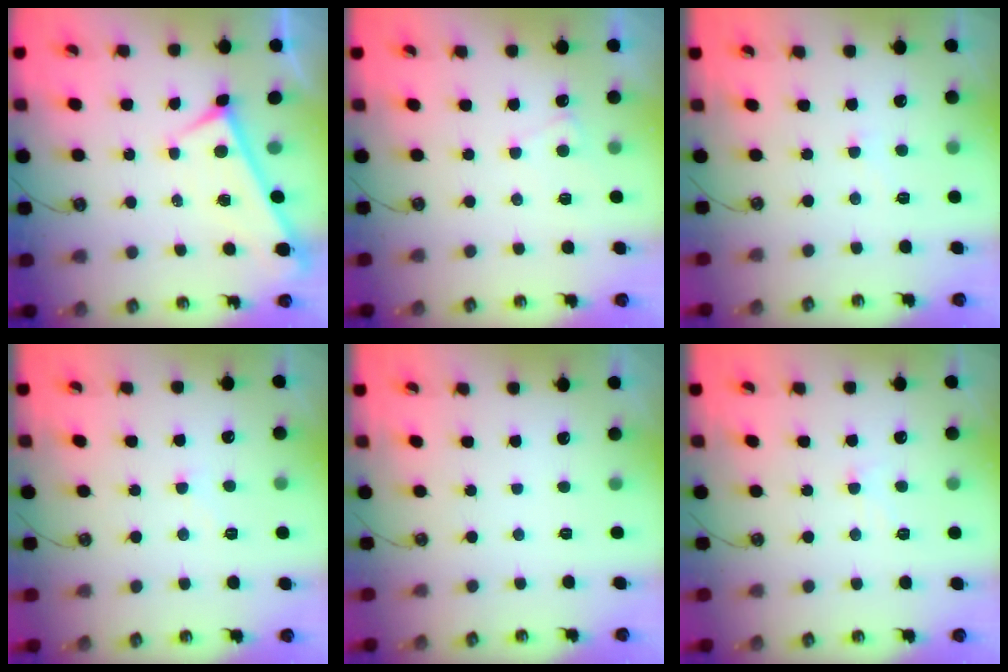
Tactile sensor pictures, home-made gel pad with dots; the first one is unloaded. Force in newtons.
{"total": 4.4, "press": 4.4, "slide": 0.3}
{"total": 2.7, "press": 2.7, "slide": 0.5}
{"total": 2.2, "press": 2.2, "slide": 0.4}
{"total": 0.0}
{"total": 2.0, "press": 1.9, "slide": 0.5}